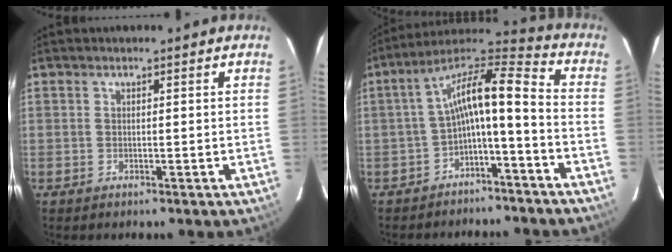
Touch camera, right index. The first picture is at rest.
{"total": 11.6, "force": [-3.6, 2.6, 10.7], "torque": [-0.210, 0.030, -0.061]}